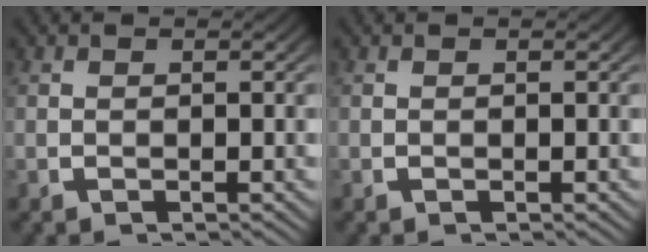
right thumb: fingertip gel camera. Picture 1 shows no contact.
{"total": 0.0}